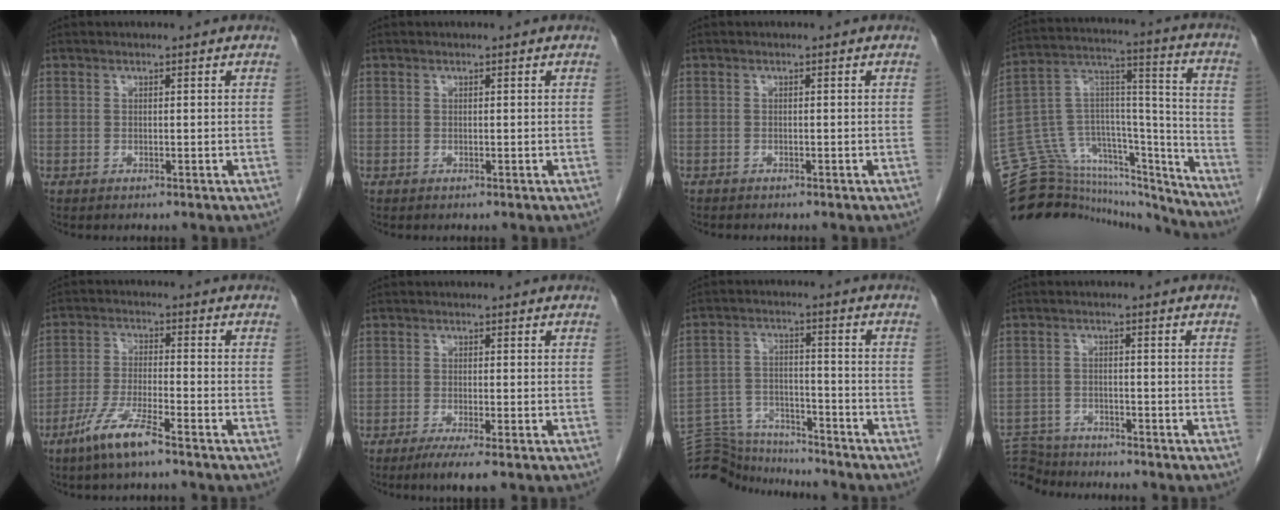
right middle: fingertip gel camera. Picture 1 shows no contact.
{"total": 0.0}
{"total": 1.1, "force": [-1.0, 0.4, 0.3], "torque": [-0.012, -0.001, -0.013]}
{"total": 31.6, "force": [-28.8, 8.9, 9.7], "torque": [-0.155, 0.047, -0.419]}
{"total": 7.1, "force": [-4.9, 0.3, 5.2], "torque": [-0.110, -0.013, -0.095]}
{"total": 4.0, "force": [-2.5, 0.1, 3.0], "torque": [-0.049, -0.013, -0.044]}
{"total": 12.7, "force": [-12.5, 1.8, 1.4], "torque": [-0.029, 0.023, -0.204]}
{"total": 7.8, "force": [-7.6, 1.8, 0.3], "torque": [-0.009, 0.004, -0.131]}